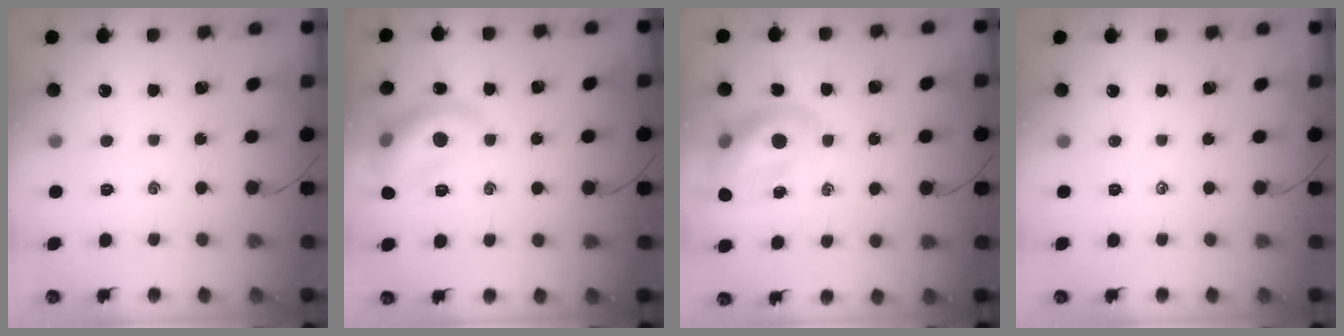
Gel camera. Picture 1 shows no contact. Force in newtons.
{"total": 14.1, "press": 14.1, "slide": 1.1}
{"total": 12.6, "press": 12.1, "slide": 3.4}
{"total": 0.0}